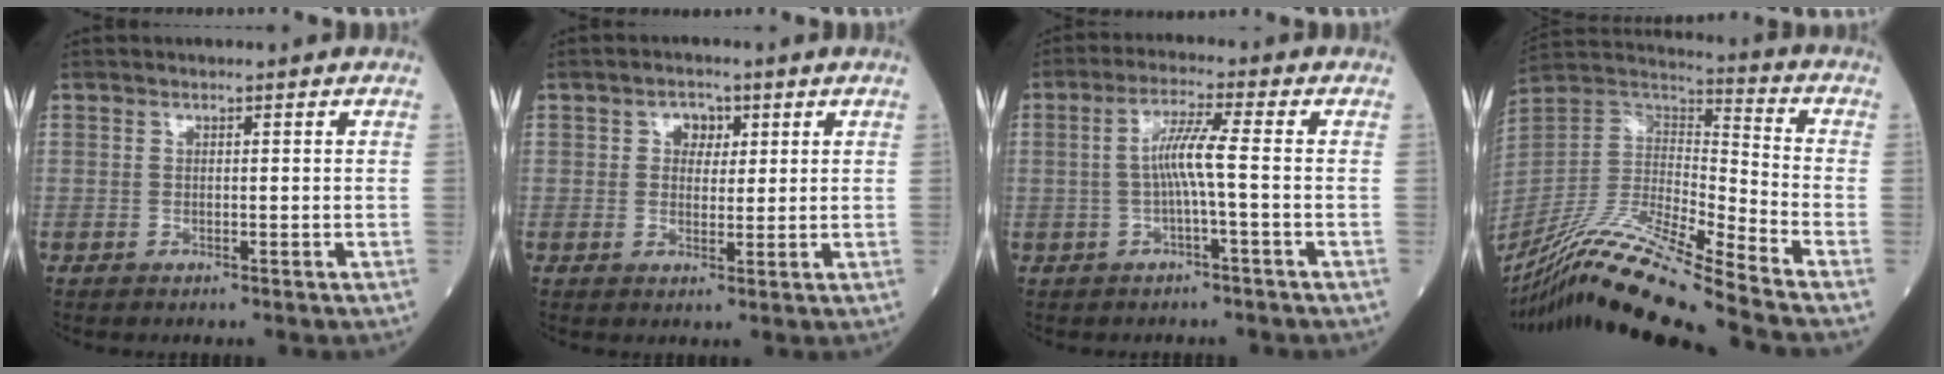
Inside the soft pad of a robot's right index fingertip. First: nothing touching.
{"total": 3.1, "force": [1.2, 2.3, 1.8], "torque": [-0.022, 0.007, 0.017]}
{"total": 5.1, "force": [-0.6, -0.4, 5.0], "torque": [-0.097, 0.014, -0.011]}
{"total": 20.8, "force": [-17.3, -1.3, 11.5], "torque": [-0.246, -0.016, -0.326]}